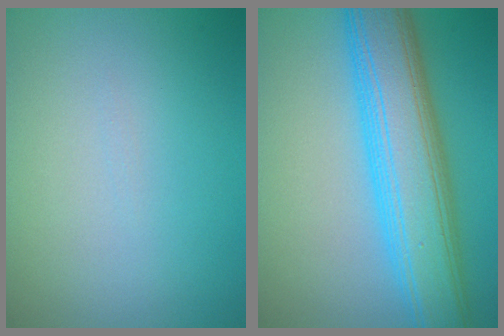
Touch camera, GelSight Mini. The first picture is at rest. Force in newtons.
{"total": 9.5, "press": 9.5, "slide": 0.2}